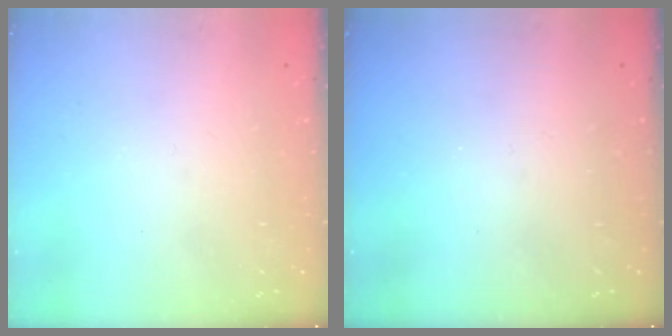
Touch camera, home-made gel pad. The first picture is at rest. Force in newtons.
{"total": 0.0}